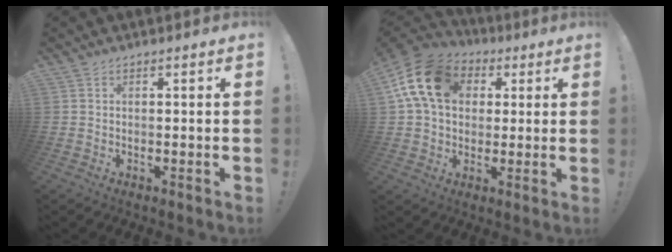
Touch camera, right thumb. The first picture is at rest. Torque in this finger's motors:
{"motor_torque": [1.47, 1.82, 1.29, 0.40, 0.11]}